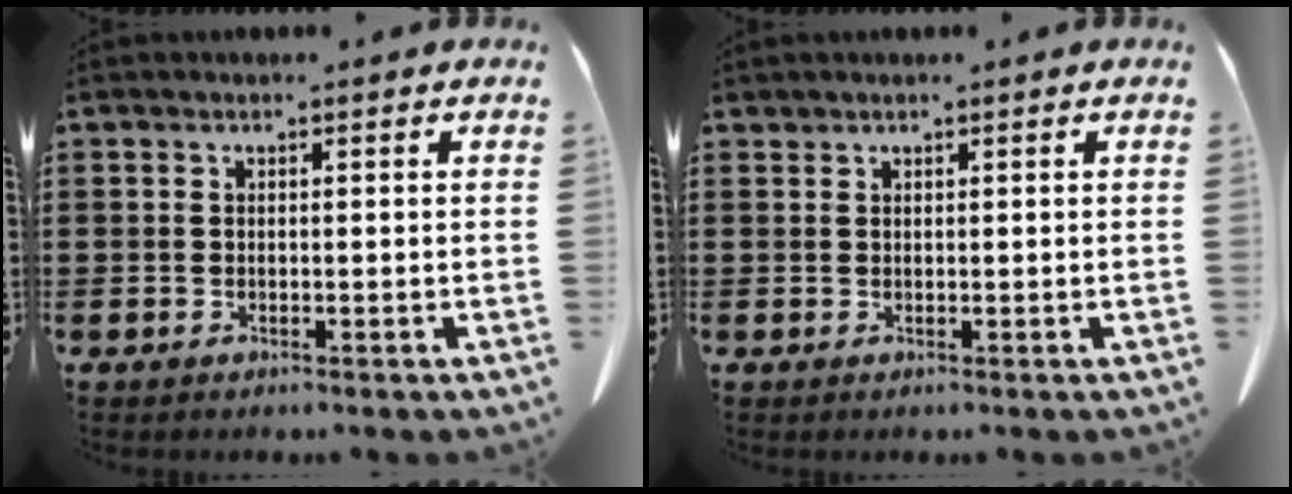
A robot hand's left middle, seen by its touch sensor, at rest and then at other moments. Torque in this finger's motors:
{"motor_torque": [0.01, 0.12, -0.04, -0.02]}